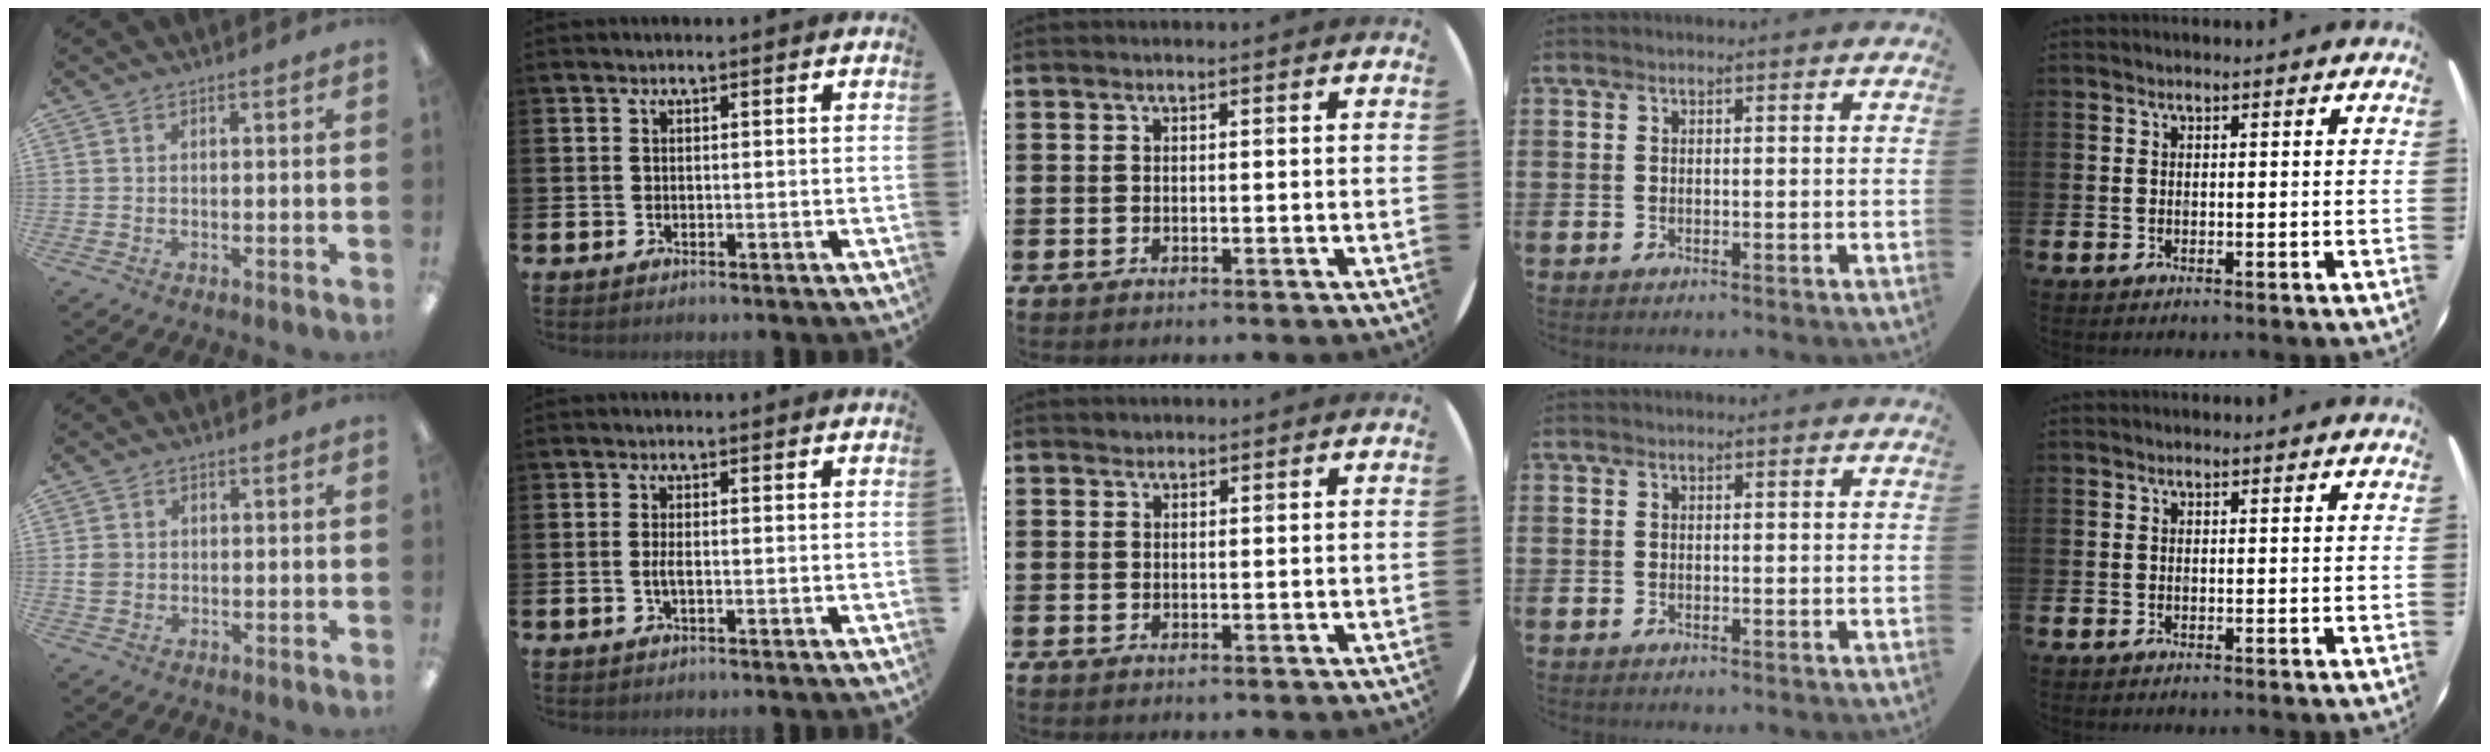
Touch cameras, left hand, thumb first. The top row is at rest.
{"thumb": {"total": 2.3, "force": [-0.1, 2.1, 1.0], "torque": [-0.012, 0.001, -0.004]}, "index": {"total": 1.3, "force": [-0.3, 0.2, 1.3], "torque": [-0.031, 0.002, -0.005]}, "middle": {"total": 0.7, "force": [0.7, 0.2, -0.1], "torque": [0.002, 0.003, 0.013]}}